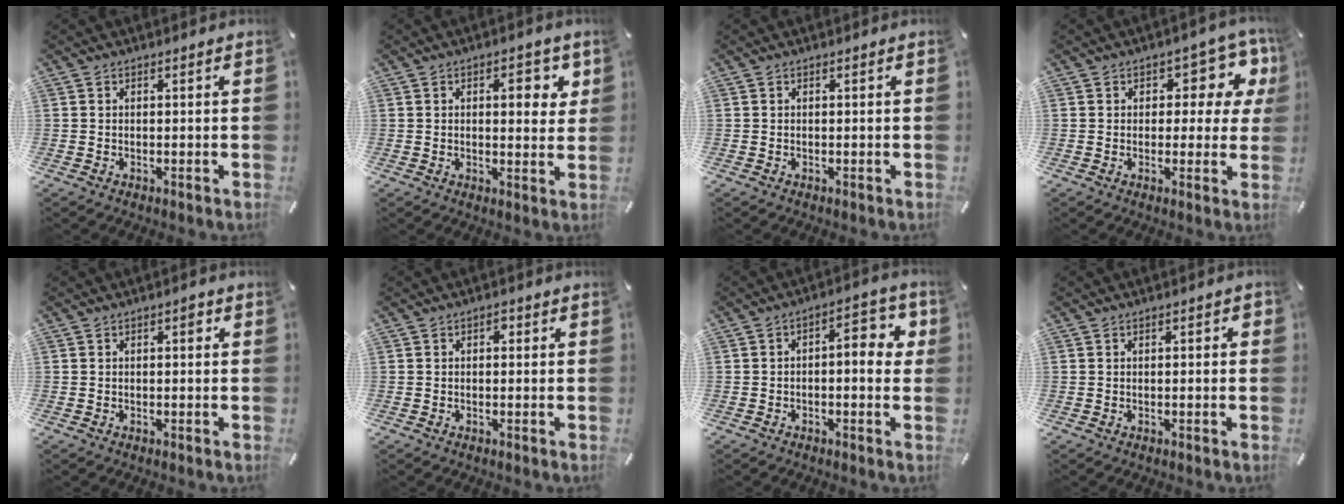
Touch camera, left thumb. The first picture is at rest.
{"total": 6.1, "force": [2.2, 3.1, 4.8], "torque": [-0.052, -0.009, 0.026]}
{"total": 0.0}
{"total": 8.8, "force": [3.6, 5.2, 6.1], "torque": [-0.062, -0.026, 0.054]}
{"total": 1.6, "force": [0.2, 0.8, 1.4], "torque": [-0.020, 0.005, -0.002]}
{"total": 1.0, "force": [0.0, 0.7, 0.6], "torque": [-0.013, 0.008, -0.002]}
{"total": 7.5, "force": [0.2, 3.5, 6.6], "torque": [-0.085, -0.002, -0.007]}
{"total": 0.8, "force": [-0.2, 0.3, 0.7], "torque": [-0.011, 0.002, -0.005]}